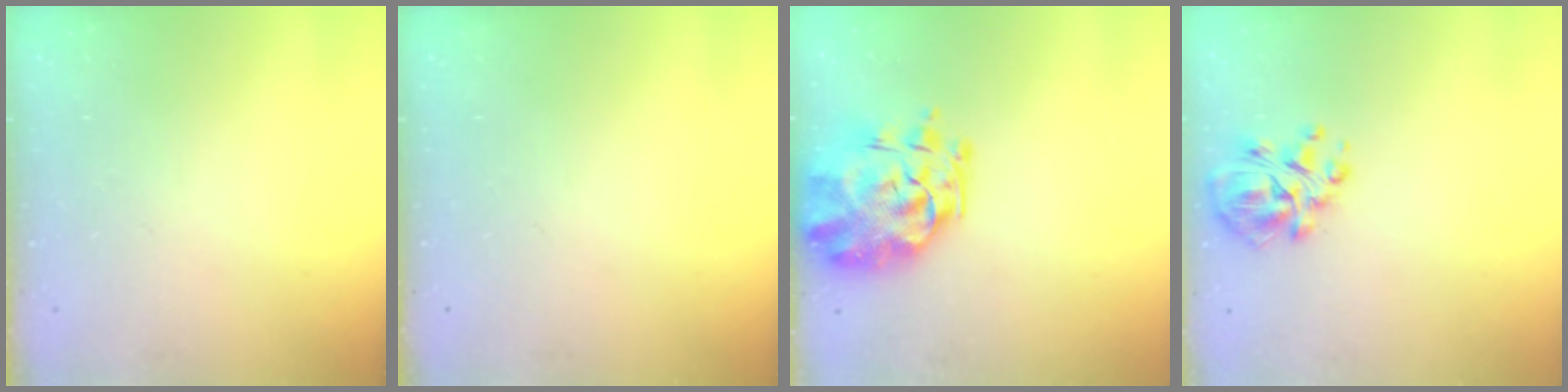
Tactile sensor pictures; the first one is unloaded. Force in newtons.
{"total": 0.0}
{"total": 7.0, "press": 6.5, "slide": 2.7}
{"total": 9.6, "press": 9.0, "slide": 3.1}